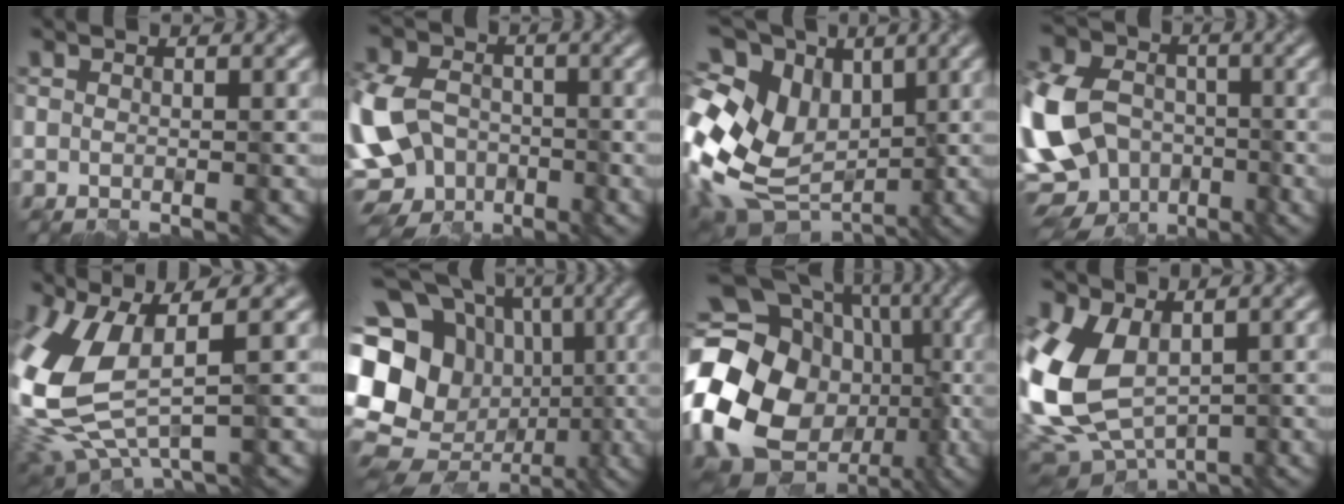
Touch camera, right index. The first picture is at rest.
{"total": 12.6, "force": [-4.4, 9.9, 6.4], "torque": [-0.147, -0.024, -0.090]}
{"total": 14.4, "force": [0.3, 10.3, 10.0], "torque": [-0.211, 0.011, 0.026]}
{"total": 16.2, "force": [-4.6, 12.9, 8.6], "torque": [-0.186, -0.015, -0.098]}
{"total": 10.0, "force": [-0.3, 4.7, 8.8], "torque": [-0.226, -0.025, 0.010]}
{"total": 20.8, "force": [-0.9, 18.5, 9.4], "torque": [-0.201, 0.029, -0.051]}
{"total": 23.1, "force": [-3.5, 19.1, 12.4], "torque": [-0.241, -0.016, -0.103]}
{"total": 9.5, "force": [-0.3, 6.4, 7.1], "torque": [-0.182, -0.017, -0.002]}